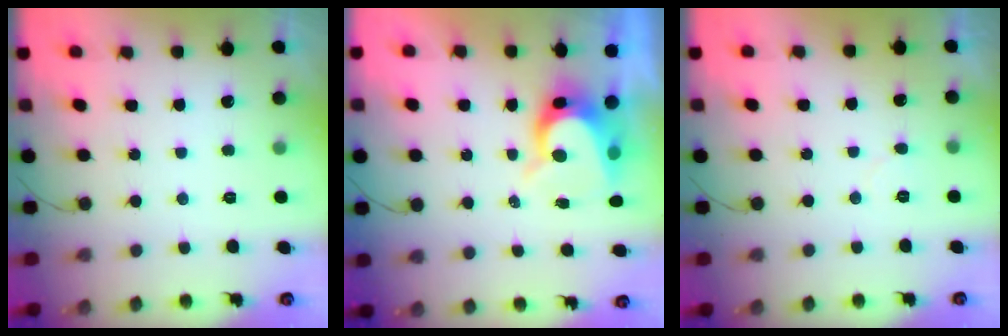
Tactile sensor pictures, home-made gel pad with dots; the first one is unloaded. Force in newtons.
{"total": 7.7, "press": 7.7, "slide": 0.4}
{"total": 3.1, "press": 3.1, "slide": 0.2}